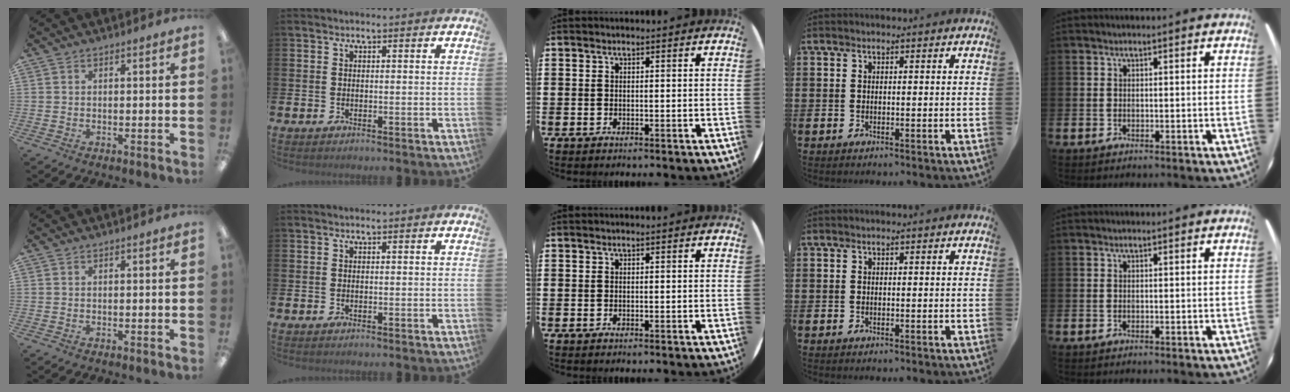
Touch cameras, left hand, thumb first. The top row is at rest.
{}